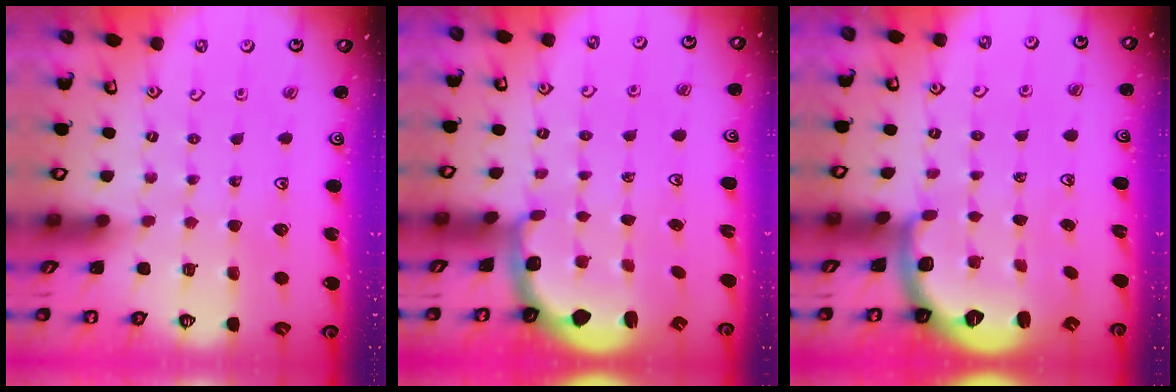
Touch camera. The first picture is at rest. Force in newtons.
{"total": 2.5, "press": 1.5, "slide": 2.0}
{"total": 2.0, "press": 1.6, "slide": 1.2}